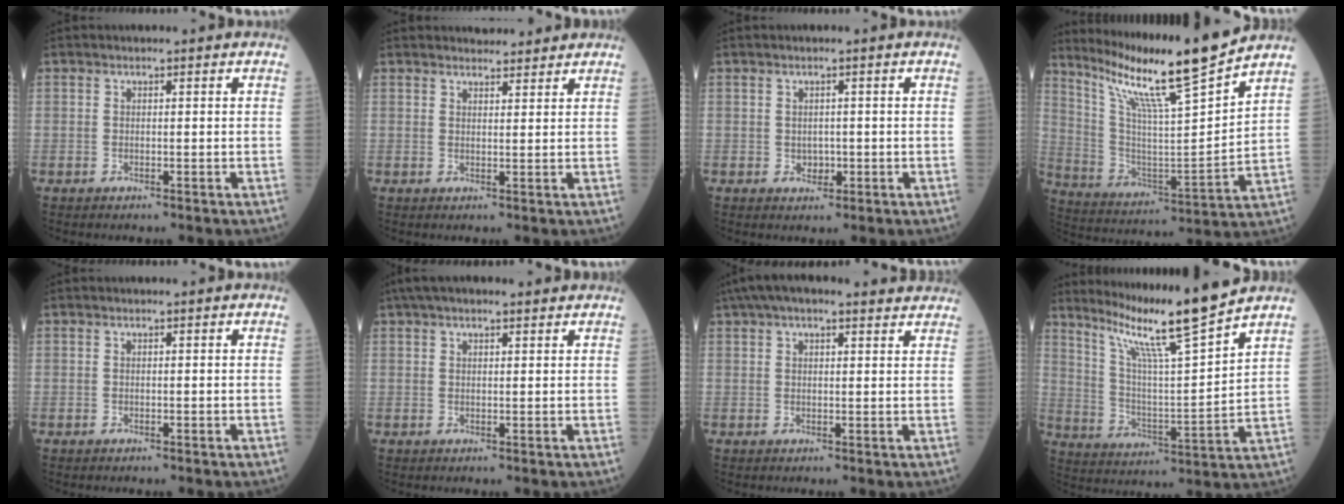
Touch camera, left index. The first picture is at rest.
{"total": 4.8, "force": [4.6, 1.1, 0.8], "torque": [-0.006, 0.014, 0.059]}
{"total": 1.4, "force": [-0.3, 1.2, 0.7], "torque": [-0.010, -0.001, -0.001]}
{"total": 17.9, "force": [14.4, -1.5, 10.4], "torque": [-0.188, -0.026, 0.252]}
{"total": 0.0}
{"total": 7.0, "force": [5.5, 1.7, 3.9], "torque": [-0.065, 0.044, 0.087]}
{"total": 13.4, "force": [11.1, 3.4, 6.7], "torque": [-0.106, 0.057, 0.148]}
{"total": 14.0, "force": [11.6, -1.9, 7.5], "torque": [-0.132, -0.017, 0.205]}